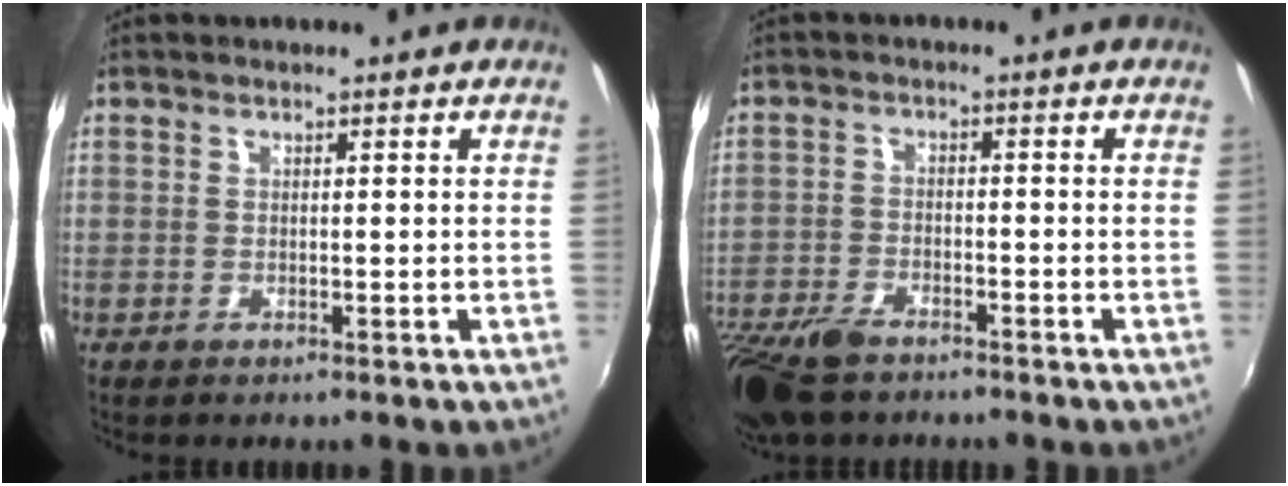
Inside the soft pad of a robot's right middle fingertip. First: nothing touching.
{"total": 11.6, "force": [-8.7, 4.8, 6.0], "torque": [-0.150, -0.029, -0.164]}